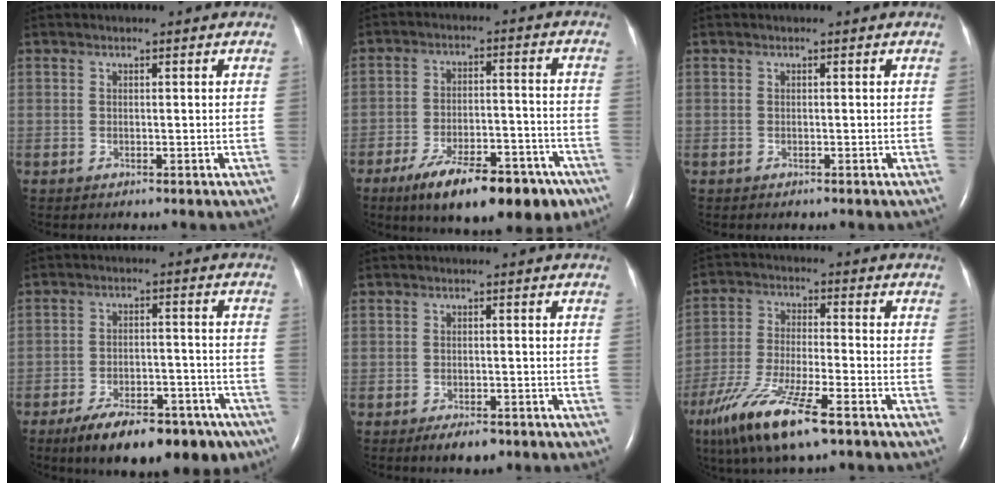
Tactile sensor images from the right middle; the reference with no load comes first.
{"total": 16.9, "force": [-11.3, 5.8, 11.1], "torque": [-0.138, 0.006, -0.171]}
{"total": 0.0}
{"total": 16.2, "force": [-11.4, 6.7, 9.3], "torque": [-0.115, 0.015, -0.170]}
{"total": 3.6, "force": [-2.5, 1.3, 2.2], "torque": [-0.035, -0.003, -0.032]}
{"total": 13.6, "force": [-8.4, 2.0, 10.5], "torque": [-0.215, -0.034, -0.152]}